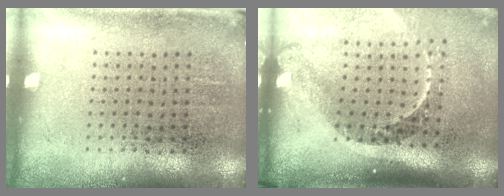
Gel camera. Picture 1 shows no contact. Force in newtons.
{"total": 2.3, "press": 1.5, "slide": 1.7}